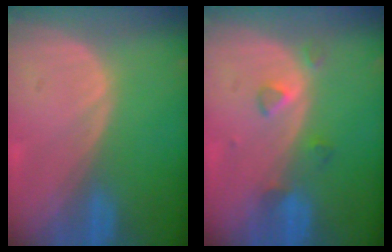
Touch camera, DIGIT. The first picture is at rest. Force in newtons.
{"total": 3.0, "press": 2.8, "slide": 0.9}